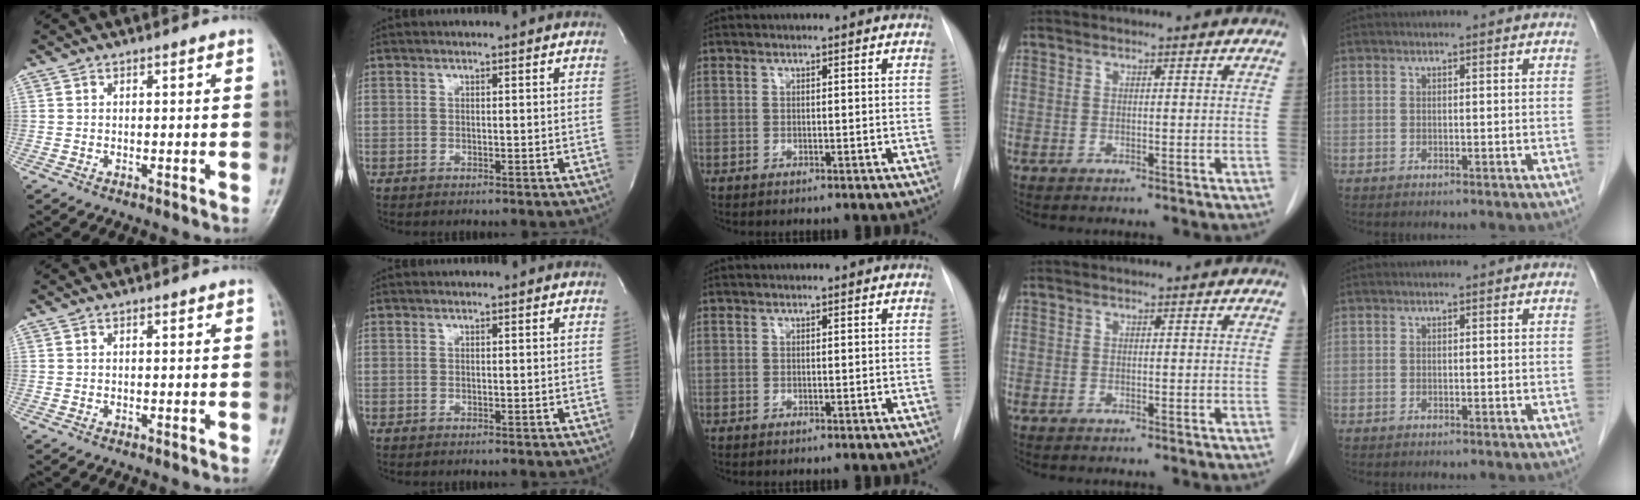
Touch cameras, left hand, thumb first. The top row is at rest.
{}